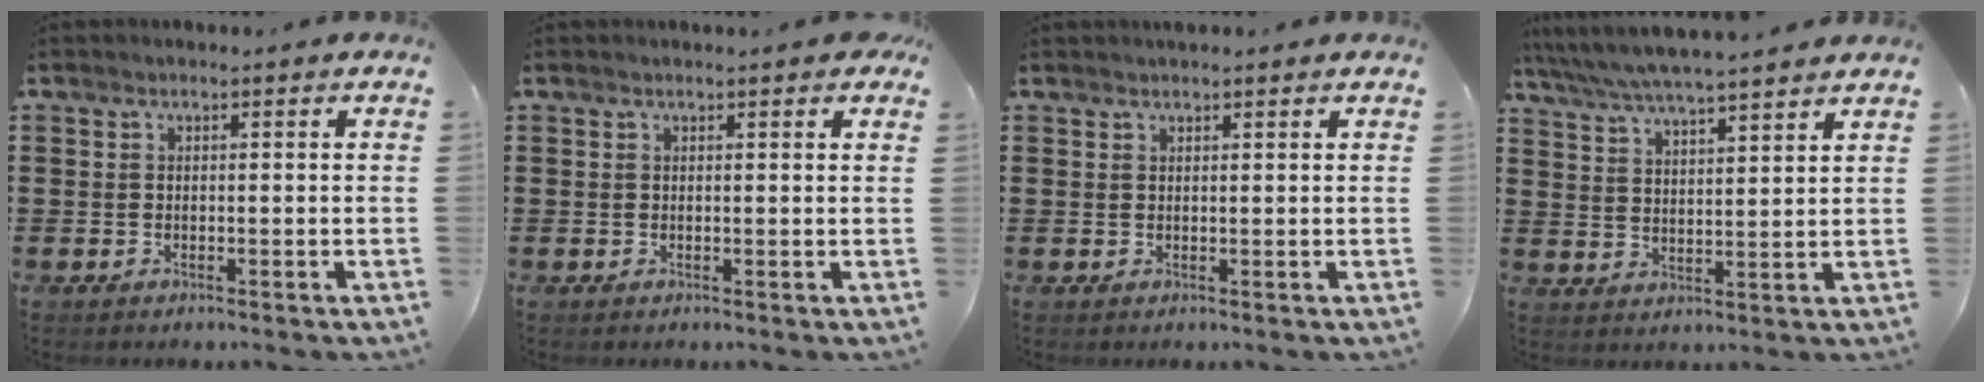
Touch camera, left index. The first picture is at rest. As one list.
[{"total": 0.8, "force": [0.6, 0.0, 0.6], "torque": [-0.004, -0.002, 0.010]}, {"total": 1.0, "force": [0.9, 0.1, 0.4], "torque": [-0.008, 0.000, 0.018]}, {"total": 5.2, "force": [5.0, -0.1, 1.7], "torque": [-0.052, -0.026, 0.085]}]